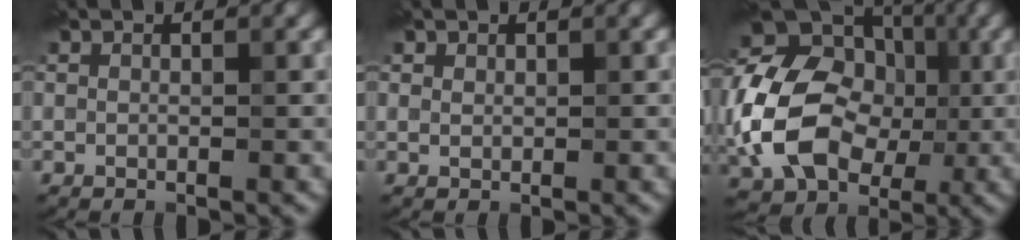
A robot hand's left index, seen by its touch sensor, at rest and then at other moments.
{"total": 1.0, "force": [0.6, 0.7, 0.2], "torque": [-0.008, -0.004, 0.021]}
{"total": 14.6, "force": [-1.9, 11.4, 8.9], "torque": [-0.181, -0.009, -0.052]}